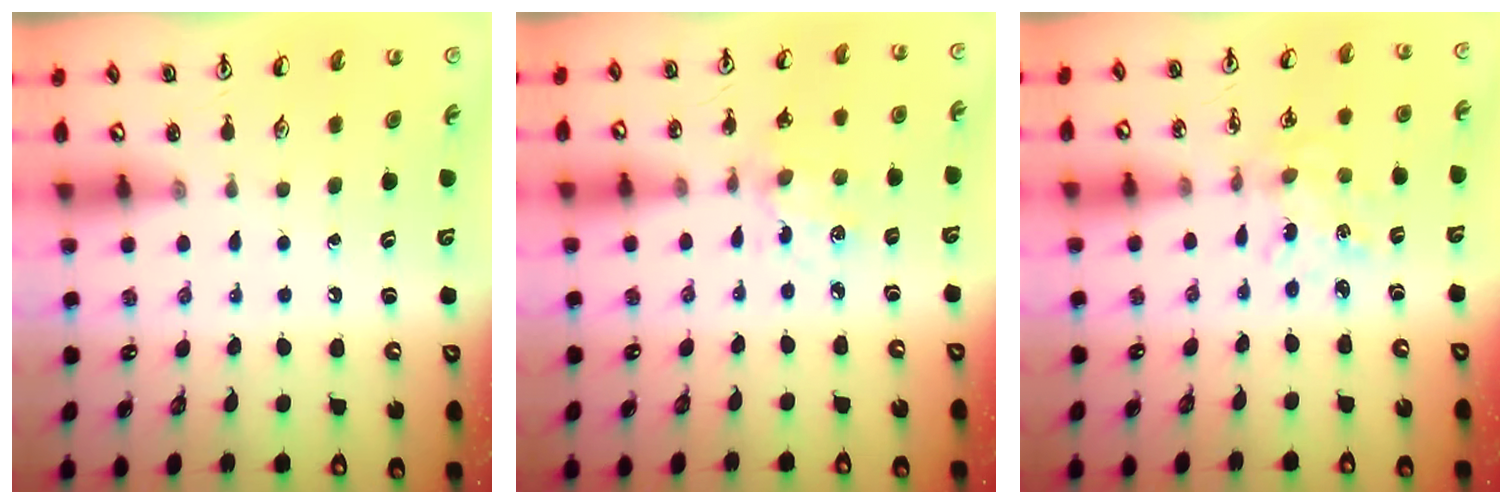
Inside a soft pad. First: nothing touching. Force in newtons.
{"total": 2.6, "press": 2.4, "slide": 0.9}
{"total": 1.8, "press": 1.8, "slide": 0.1}